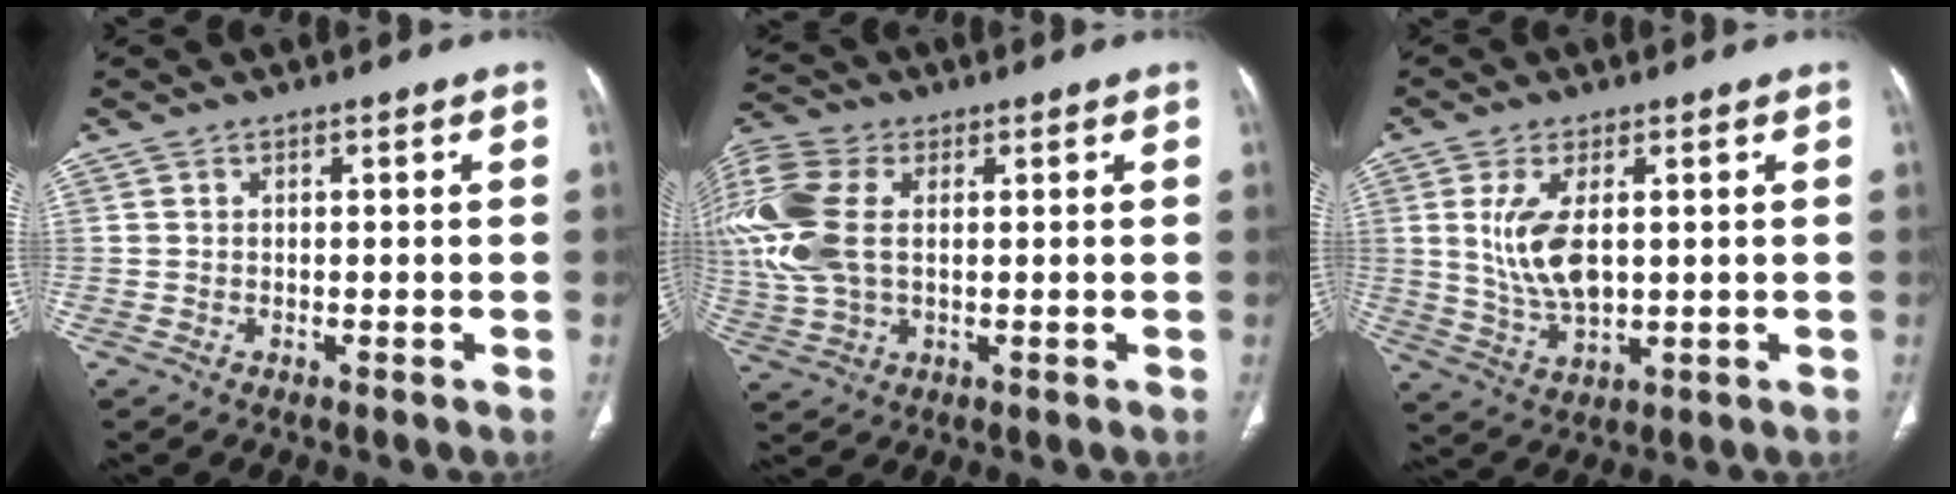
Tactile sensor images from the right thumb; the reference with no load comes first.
{"total": 17.5, "force": [2.8, 11.1, 13.3], "torque": [-0.347, 0.010, 0.053]}
{"total": 9.3, "force": [1.5, 4.5, 8.0], "torque": [-0.166, -0.013, 0.040]}